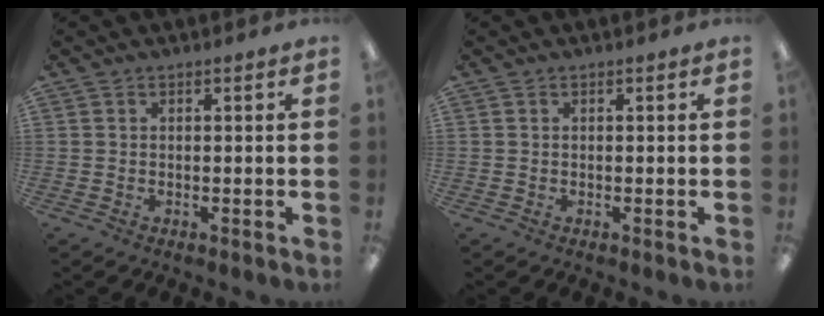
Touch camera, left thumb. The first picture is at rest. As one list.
[{"total": 0.0}]